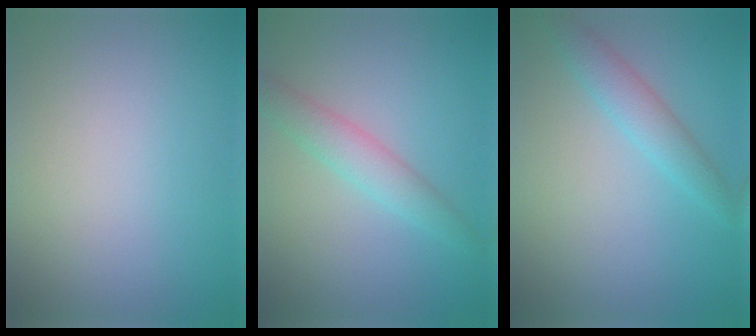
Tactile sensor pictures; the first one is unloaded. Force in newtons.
{"total": 2.9, "press": 2.9, "slide": 0.1}
{"total": 2.6, "press": 2.6, "slide": 0.0}